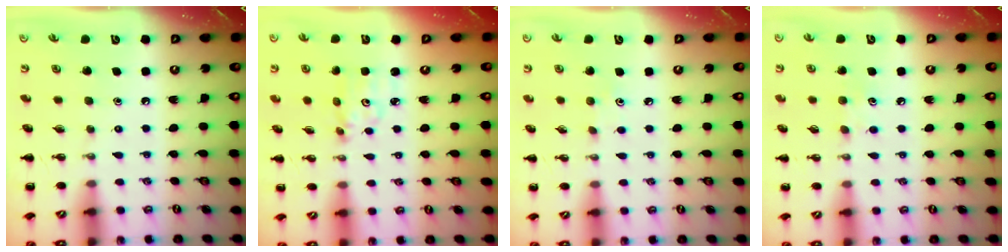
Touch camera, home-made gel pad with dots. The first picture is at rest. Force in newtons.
{"total": 3.2, "press": 3.2, "slide": 0.1}
{"total": 2.8, "press": 2.7, "slide": 0.8}
{"total": 5.7, "press": 5.5, "slide": 1.5}